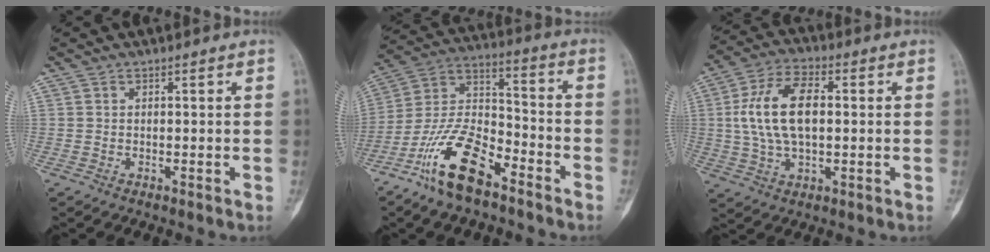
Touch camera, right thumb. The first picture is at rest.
{"total": 15.7, "force": [-9.9, 6.6, 10.3], "torque": [-0.195, 0.068, -0.193]}
{"total": 13.7, "force": [1.1, 7.4, 11.4], "torque": [-0.221, 0.016, 0.021]}